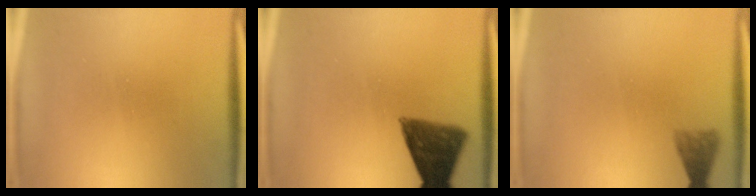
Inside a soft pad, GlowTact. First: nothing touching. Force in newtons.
{"total": 8.6}
{"total": 2.9}